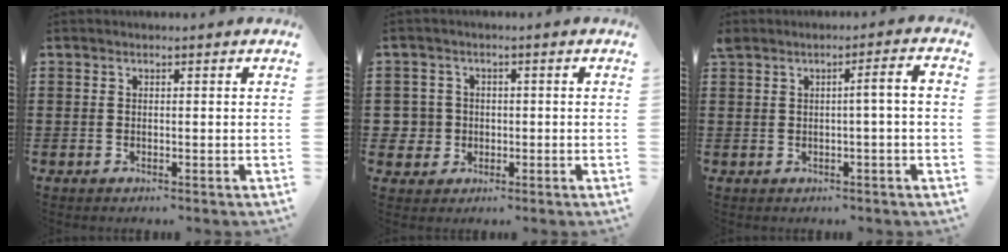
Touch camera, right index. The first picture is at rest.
{"total": 3.4, "force": [-0.7, 3.3, 0.5], "torque": [-0.033, 0.005, -0.019]}
{"total": 2.7, "force": [-0.3, -0.3, 2.6], "torque": [-0.046, -0.002, -0.009]}